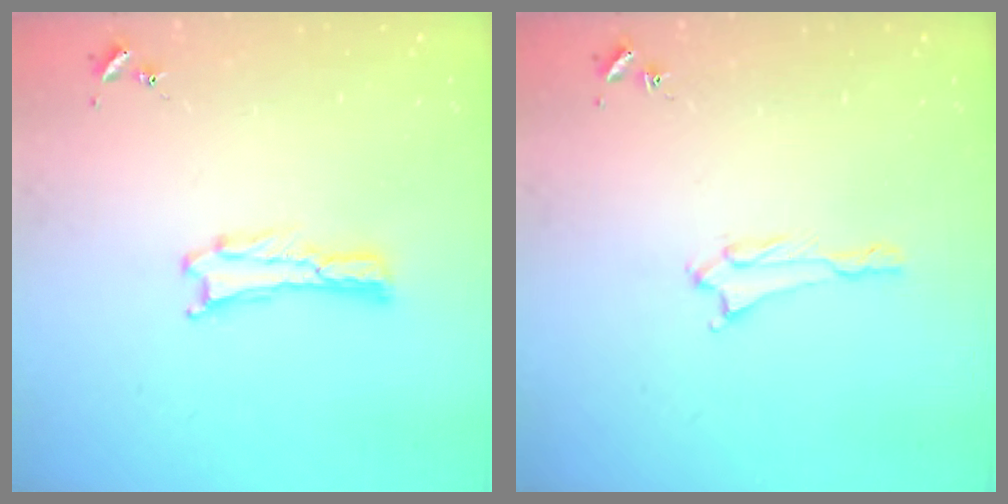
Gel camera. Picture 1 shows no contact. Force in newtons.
{"total": 1.3, "press": 1.3, "slide": 0.1}